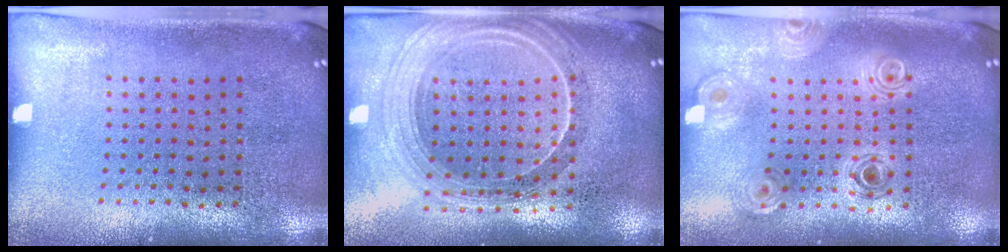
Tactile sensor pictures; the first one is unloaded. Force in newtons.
{"total": 2.4, "press": 2.0, "slide": 1.2}
{"total": 0.8, "press": 0.8, "slide": 0.1}